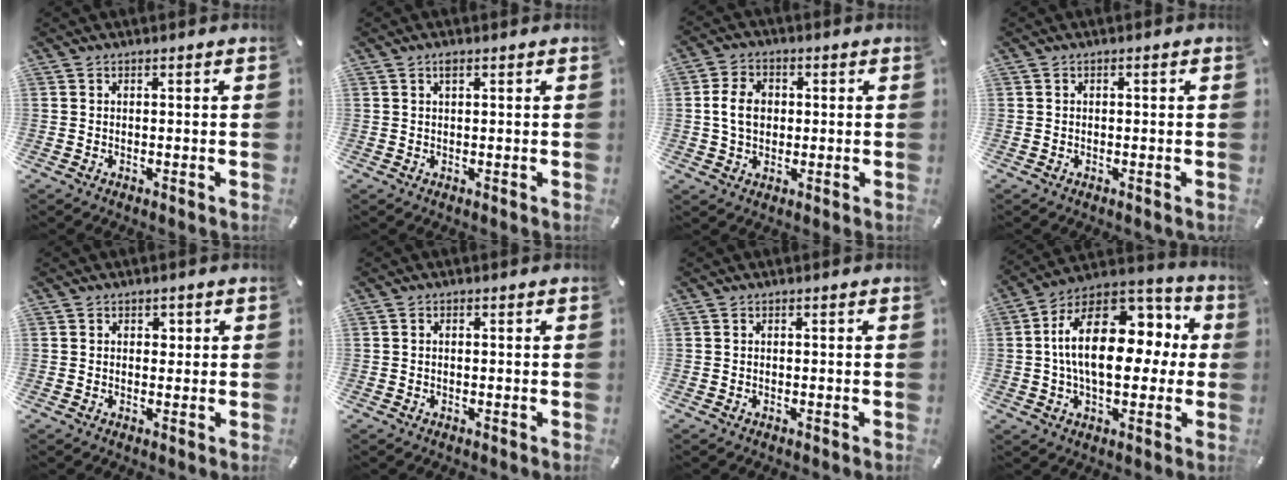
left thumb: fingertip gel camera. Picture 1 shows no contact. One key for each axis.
{"total": 1.2, "fx": 0.6, "fy": 0.3, "fz": 1.0, "tx": -0.022, "ty": 0.002, "tz": 0.010}
{"total": 7.3, "fx": 0.4, "fy": 5.8, "fz": 4.4, "tx": -0.086, "ty": 0.004, "tz": 0.002}
{"total": 0.5, "fx": -0.1, "fy": 0.2, "fz": 0.4, "tx": -0.008, "ty": -0.001, "tz": -0.003}
{"total": 1.5, "fx": 0.4, "fy": 1.3, "fz": 0.6, "tx": 0.002, "ty": -0.001, "tz": 0.001}
{"total": 0.6, "fx": -0.1, "fy": 0.4, "fz": 0.4, "tx": -0.010, "ty": 0.000, "tz": -0.002}
{"total": 0.0}
{"total": 21.6, "fx": 2.8, "fy": 13.1, "fz": 16.9, "tx": -0.291, "ty": -0.001, "tz": 0.049}